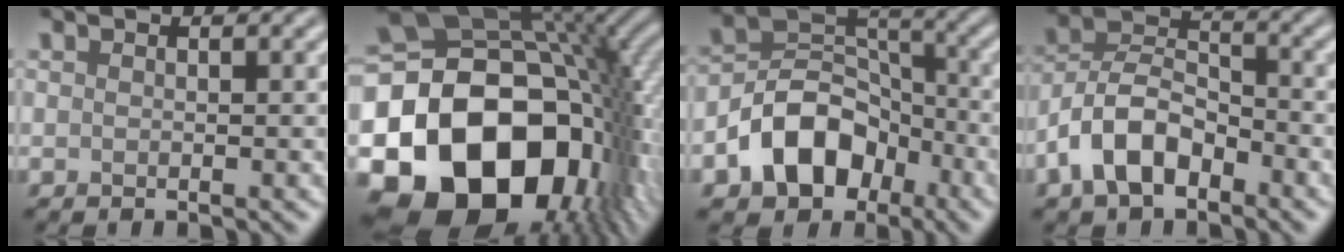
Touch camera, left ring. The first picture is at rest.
{"total": 21.6, "force": [-5.0, 15.5, 14.2], "torque": [-0.258, -0.022, -0.072]}
{"total": 8.1, "force": [-4.0, 5.8, 4.2], "torque": [-0.063, 0.002, -0.083]}
{"total": 6.3, "force": [-3.4, 3.6, 4.0], "torque": [-0.070, 0.008, -0.073]}